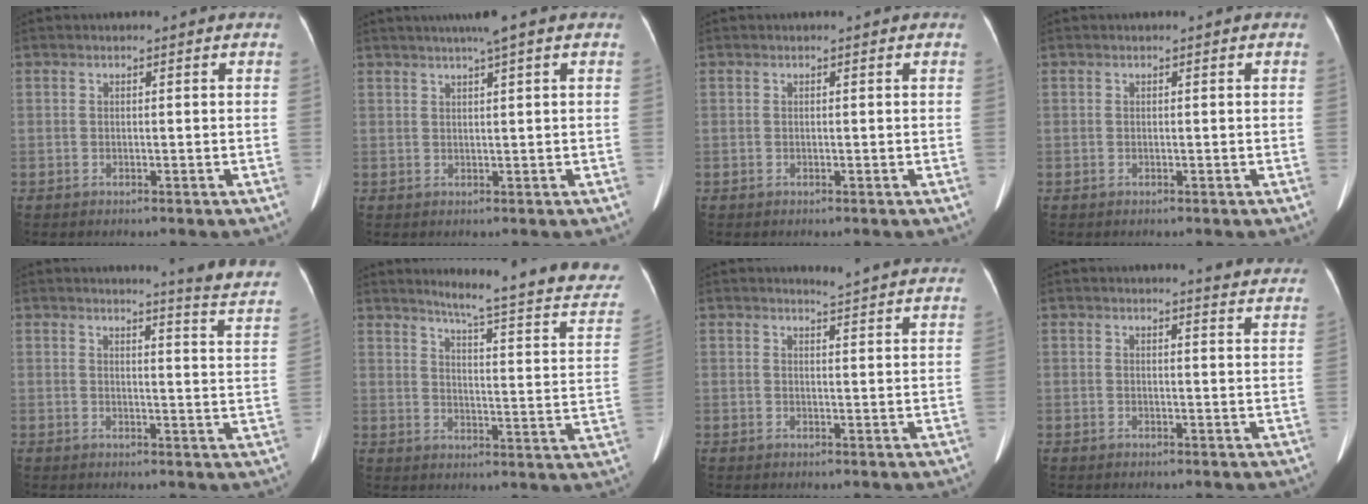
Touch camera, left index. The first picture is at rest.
{"total": 4.5, "force": [3.2, -0.7, 3.2], "torque": [-0.049, 0.019, 0.053]}
{"total": 0.0}
{"total": 0.0}
{"total": 10.6, "force": [10.2, -1.0, 3.0], "torque": [-0.027, -0.076, 0.094]}
{"total": 20.3, "force": [18.1, 1.0, 9.3], "torque": [-0.115, -0.070, 0.211]}
{"total": 7.3, "force": [7.2, -0.2, 1.4], "torque": [-0.023, -0.004, 0.069]}
{"total": 7.1, "force": [7.0, 0.3, 1.2], "torque": [-0.003, -0.021, 0.052]}